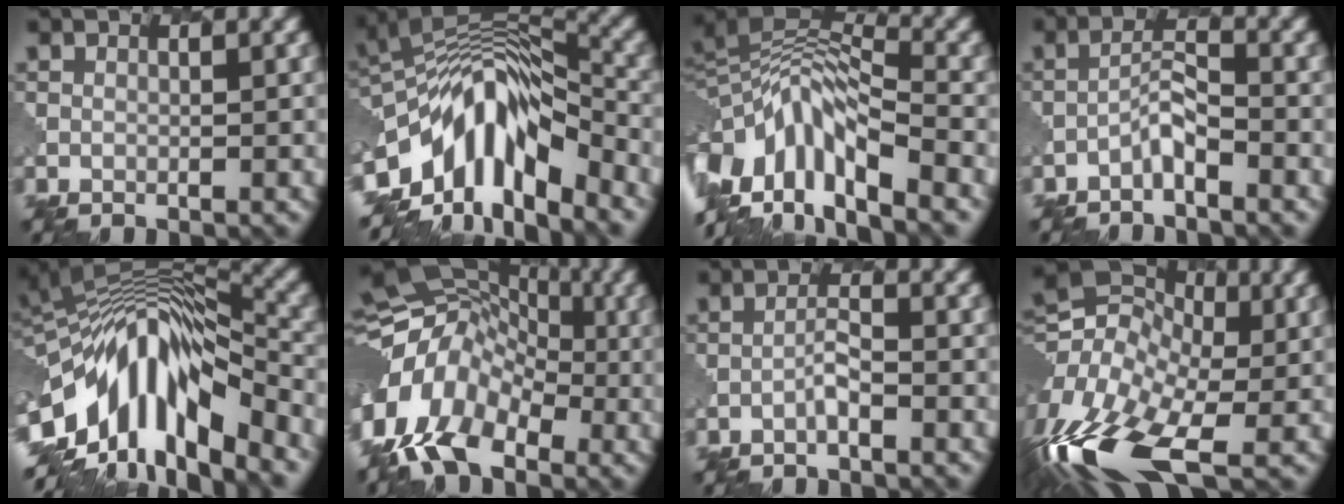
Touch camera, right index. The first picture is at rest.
{"total": 10.8, "force": [-5.4, 5.0, 7.9], "torque": [-0.124, 0.010, -0.103]}
{"total": 12.8, "force": [-4.6, 5.9, 10.4], "torque": [-0.201, 0.015, -0.081]}
{"total": 1.9, "force": [-1.4, 0.3, 1.2], "torque": [-0.026, 0.010, -0.029]}
{"total": 13.4, "force": [-4.8, 6.3, 10.9], "torque": [-0.193, 0.023, -0.080]}
{"total": 12.9, "force": [-5.1, 8.9, 7.8], "torque": [-0.154, 0.001, -0.103]}
{"total": 1.2, "force": [-0.7, 0.0, 0.9], "torque": [-0.017, 0.006, -0.017]}
{"total": 15.2, "force": [-5.1, 8.7, 11.4], "torque": [-0.258, -0.003, -0.099]}